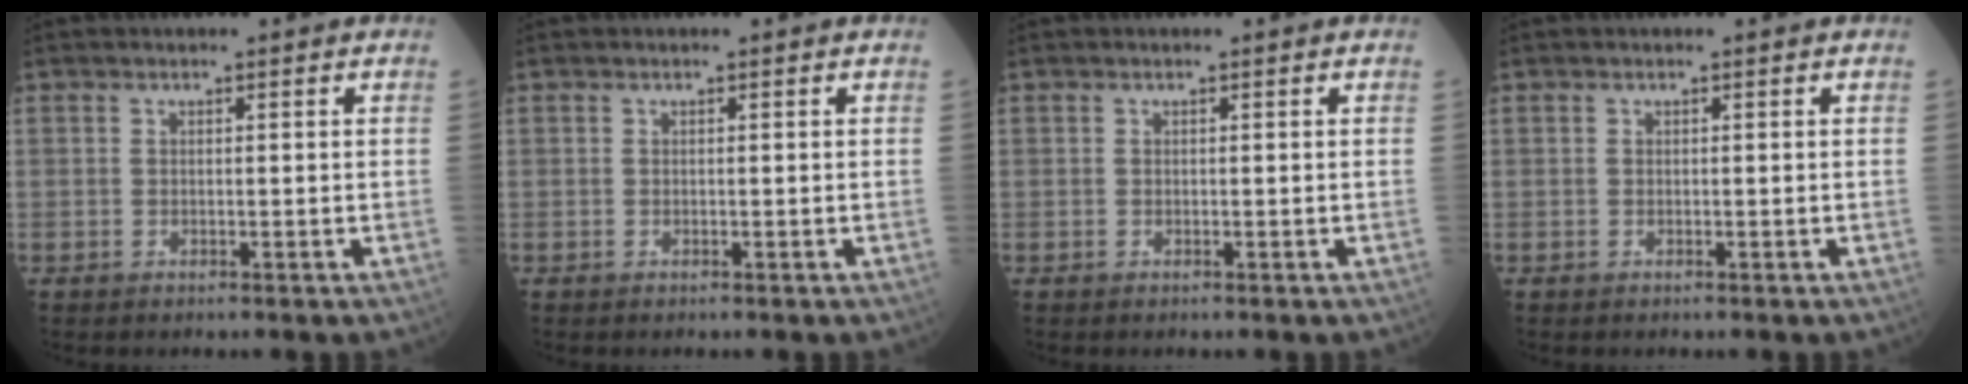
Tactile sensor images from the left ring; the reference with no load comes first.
{"total": 0.0}
{"total": 0.0}
{"total": 0.0}